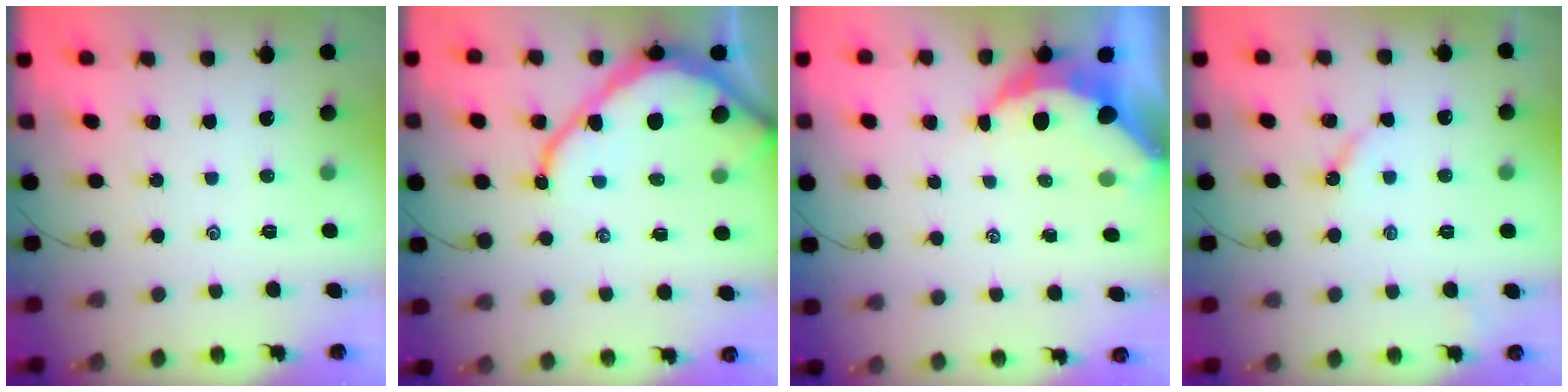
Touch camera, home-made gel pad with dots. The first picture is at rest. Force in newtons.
{"total": 12.8, "press": 12.8, "slide": 1.1}
{"total": 7.9, "press": 7.8, "slide": 1.1}
{"total": 3.3, "press": 3.3, "slide": 0.5}